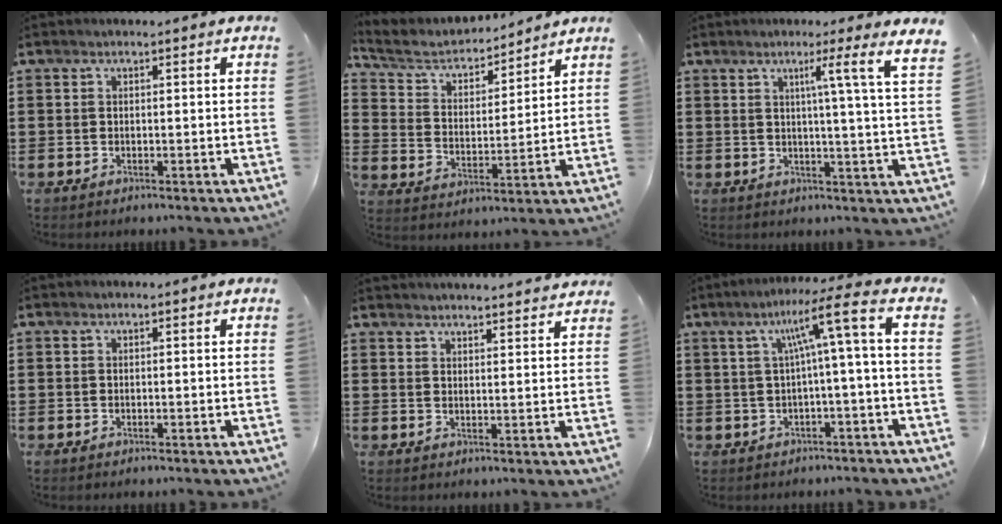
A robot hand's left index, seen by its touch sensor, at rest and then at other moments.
{"total": 5.1, "force": [4.5, 2.0, 1.5], "torque": [-0.058, -0.028, 0.072]}
{"total": 6.5, "force": [3.3, -1.6, 5.4], "torque": [-0.089, -0.025, 0.042]}
{"total": 0.0}
{"total": 3.1, "force": [3.0, -0.5, 0.0], "torque": [-0.009, -0.015, 0.056]}
{"total": 7.0, "force": [0.2, -0.9, 6.9], "torque": [-0.132, -0.010, -0.014]}